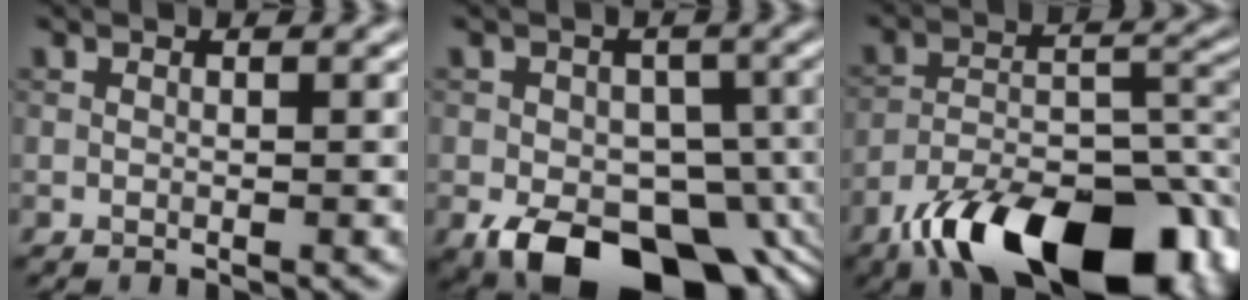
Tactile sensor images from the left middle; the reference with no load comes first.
{"total": 12.5, "force": [-5.4, 7.7, 8.3], "torque": [-0.120, -0.030, -0.078]}
{"total": 14.9, "force": [-10.2, 5.9, 9.1], "torque": [-0.156, -0.006, -0.166]}